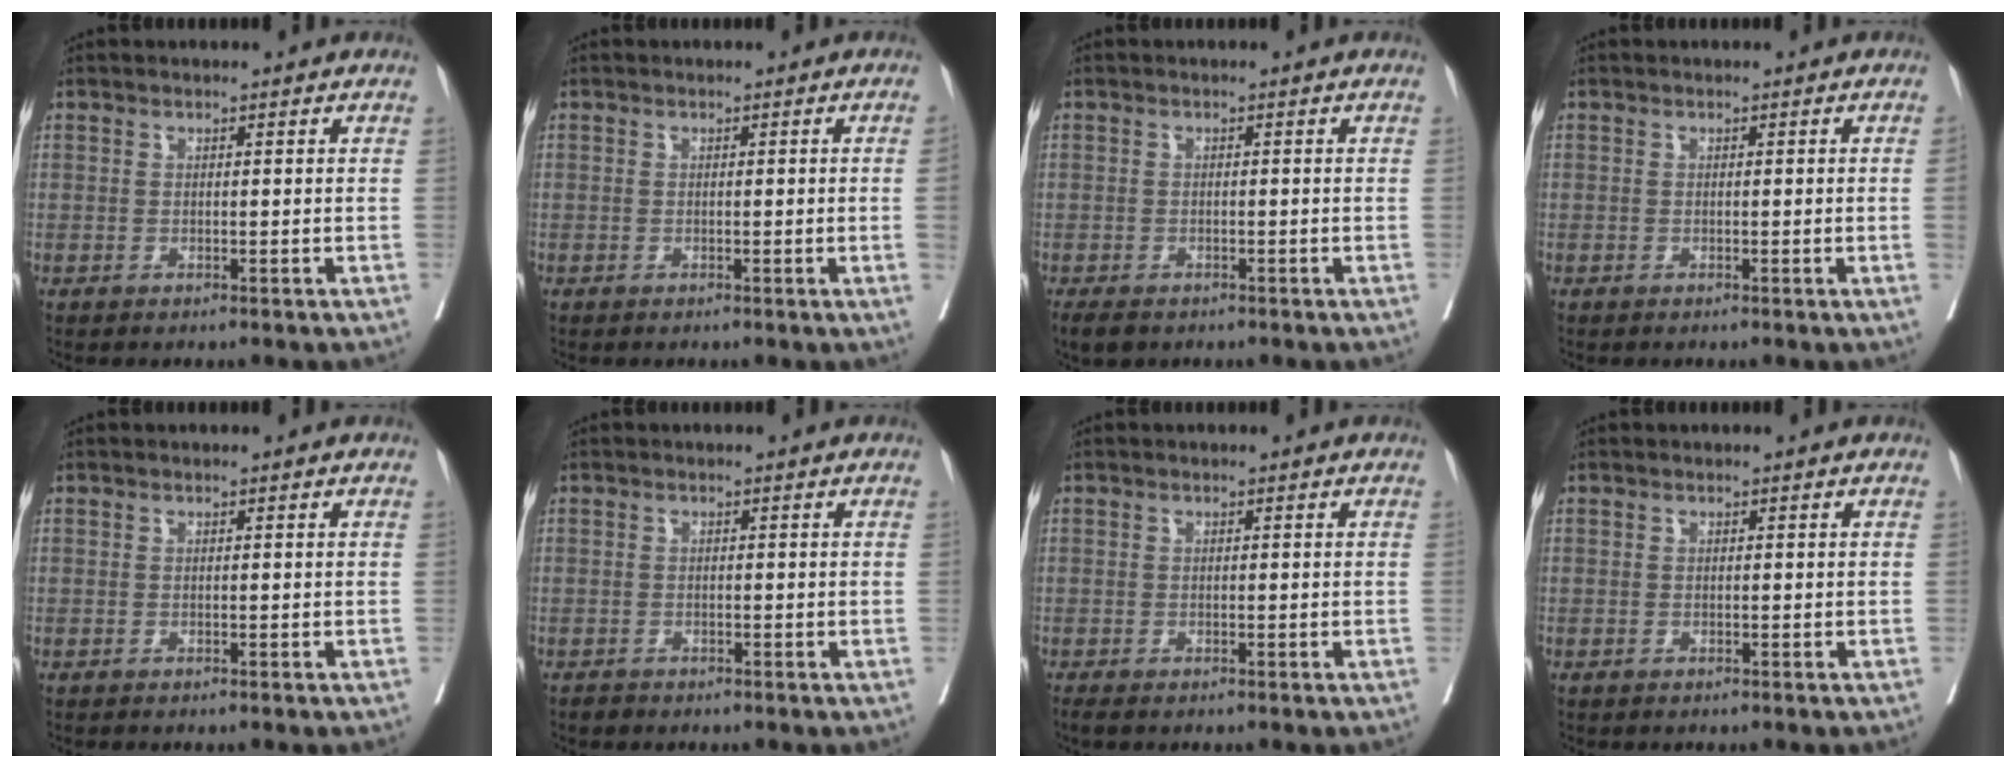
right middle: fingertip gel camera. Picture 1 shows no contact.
{"total": 1.6, "force": [-0.2, -0.6, 1.5], "torque": [-0.019, 0.001, 0.001]}
{"total": 4.2, "force": [-3.0, 2.1, 2.0], "torque": [-0.032, -0.008, -0.048]}
{"total": 1.1, "force": [-0.1, -0.5, 1.0], "torque": [-0.008, 0.001, -0.001]}
{"total": 0.0}
{"total": 0.9, "force": [-0.8, 0.5, 0.2], "torque": [-0.006, -0.001, -0.014]}
{"total": 1.1, "force": [-0.9, 0.3, 0.6], "torque": [-0.015, -0.006, -0.019]}
{"total": 0.0}